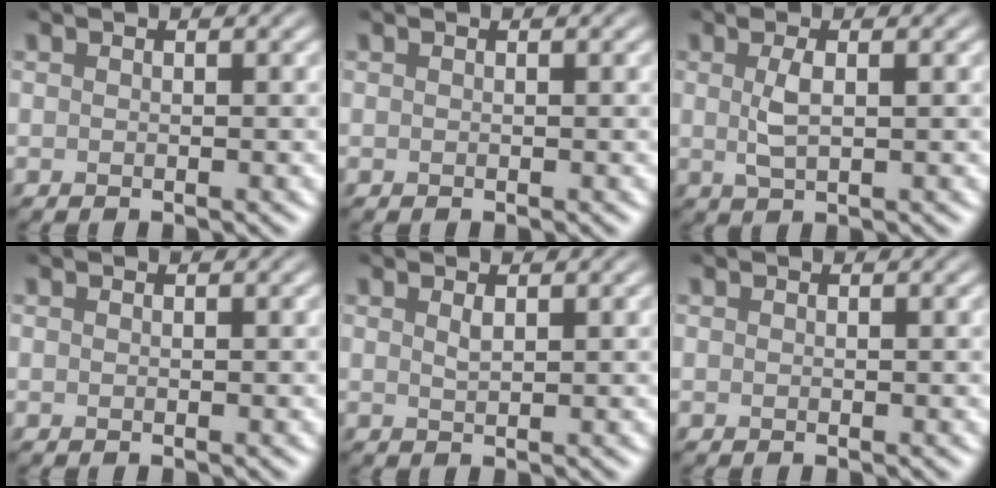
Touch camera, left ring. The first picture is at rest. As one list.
[{"total": 0.0}, {"total": 2.2, "force": [0.5, 0.7, 2.0], "torque": [-0.045, 0.000, 0.011]}, {"total": 0.0}, {"total": 0.8, "force": [0.5, 0.2, 0.6], "torque": [-0.014, -0.001, 0.011]}, {"total": 0.0}]